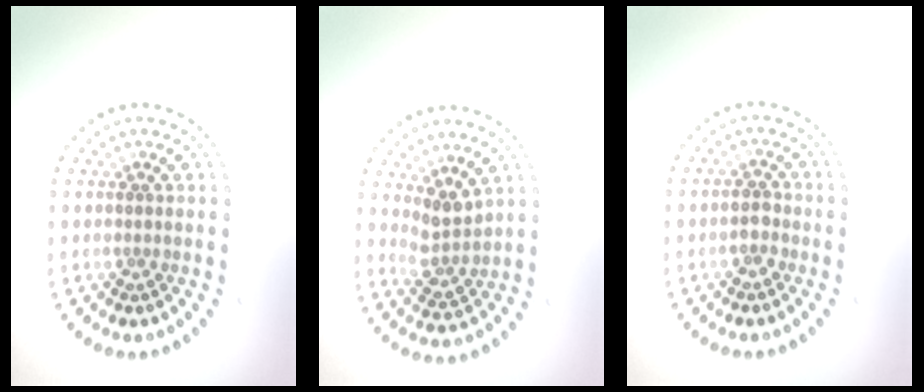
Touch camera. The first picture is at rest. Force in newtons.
{"total": 2.6, "press": 2.1, "slide": 1.5}
{"total": 1.5, "press": 1.4, "slide": 0.4}